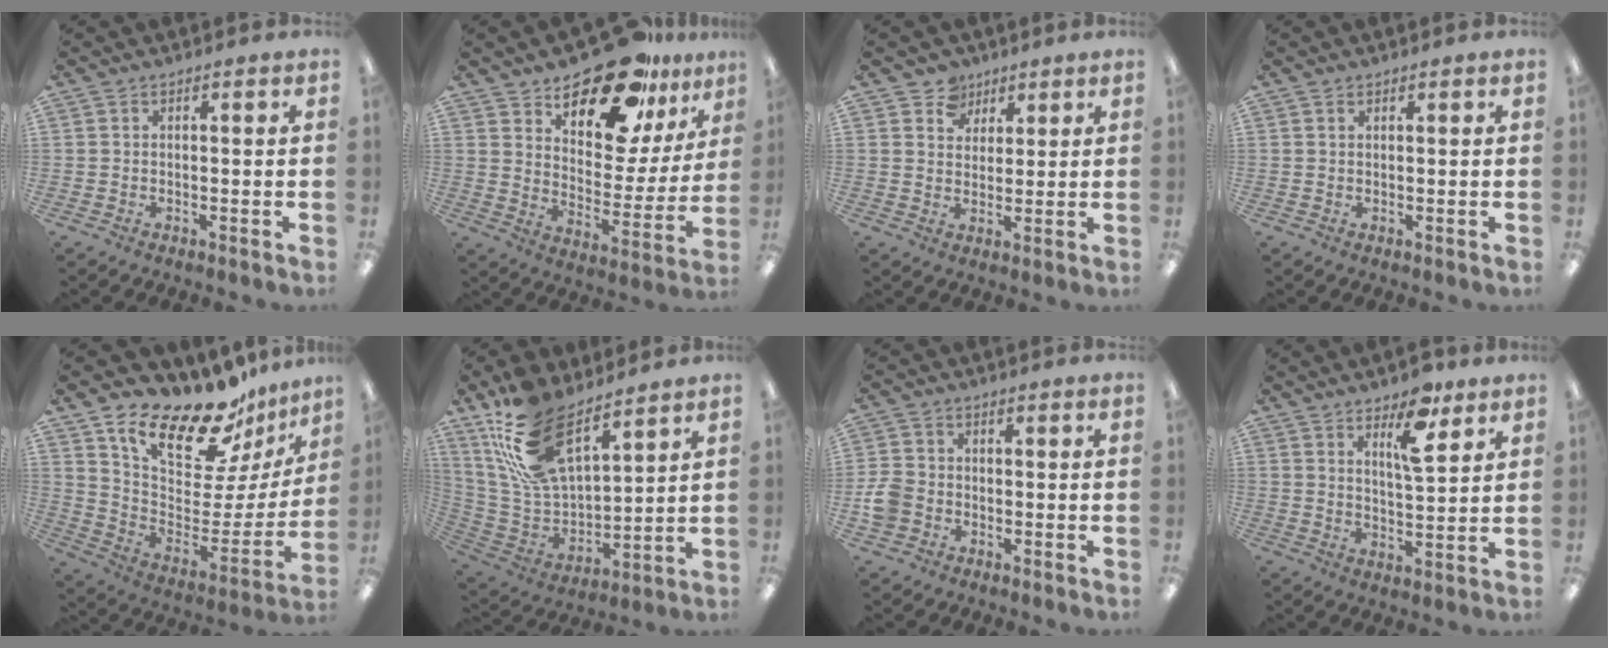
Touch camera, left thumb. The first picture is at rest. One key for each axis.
{"total": 20.4, "fx": 16.2, "fy": 8.2, "fz": 9.3, "tx": -0.143, "ty": -0.116, "tz": 0.280}
{"total": 6.1, "fx": 3.9, "fy": 4.6, "fz": 0.7, "tx": -0.013, "ty": -0.017, "tz": 0.070}
{"total": 0.9, "fx": 0.6, "fy": 0.5, "fz": 0.4, "tx": -0.010, "ty": 0.000, "tz": 0.012}
{"total": 20.8, "fx": 16.7, "fy": 7.6, "fz": 9.9, "tx": -0.159, "ty": -0.132, "tz": 0.286}
{"total": 20.4, "fx": 13.0, "fy": 9.8, "fz": 12.3, "tx": -0.261, "ty": -0.059, "tz": 0.244}
{"total": 5.3, "fx": -1.8, "fy": 4.4, "fz": 2.5, "tx": -0.051, "ty": 0.013, "tz": -0.031}
{"total": 9.8, "fx": 6.4, "fy": 3.5, "fz": 6.5, "tx": -0.089, "ty": -0.033, "tz": 0.102}